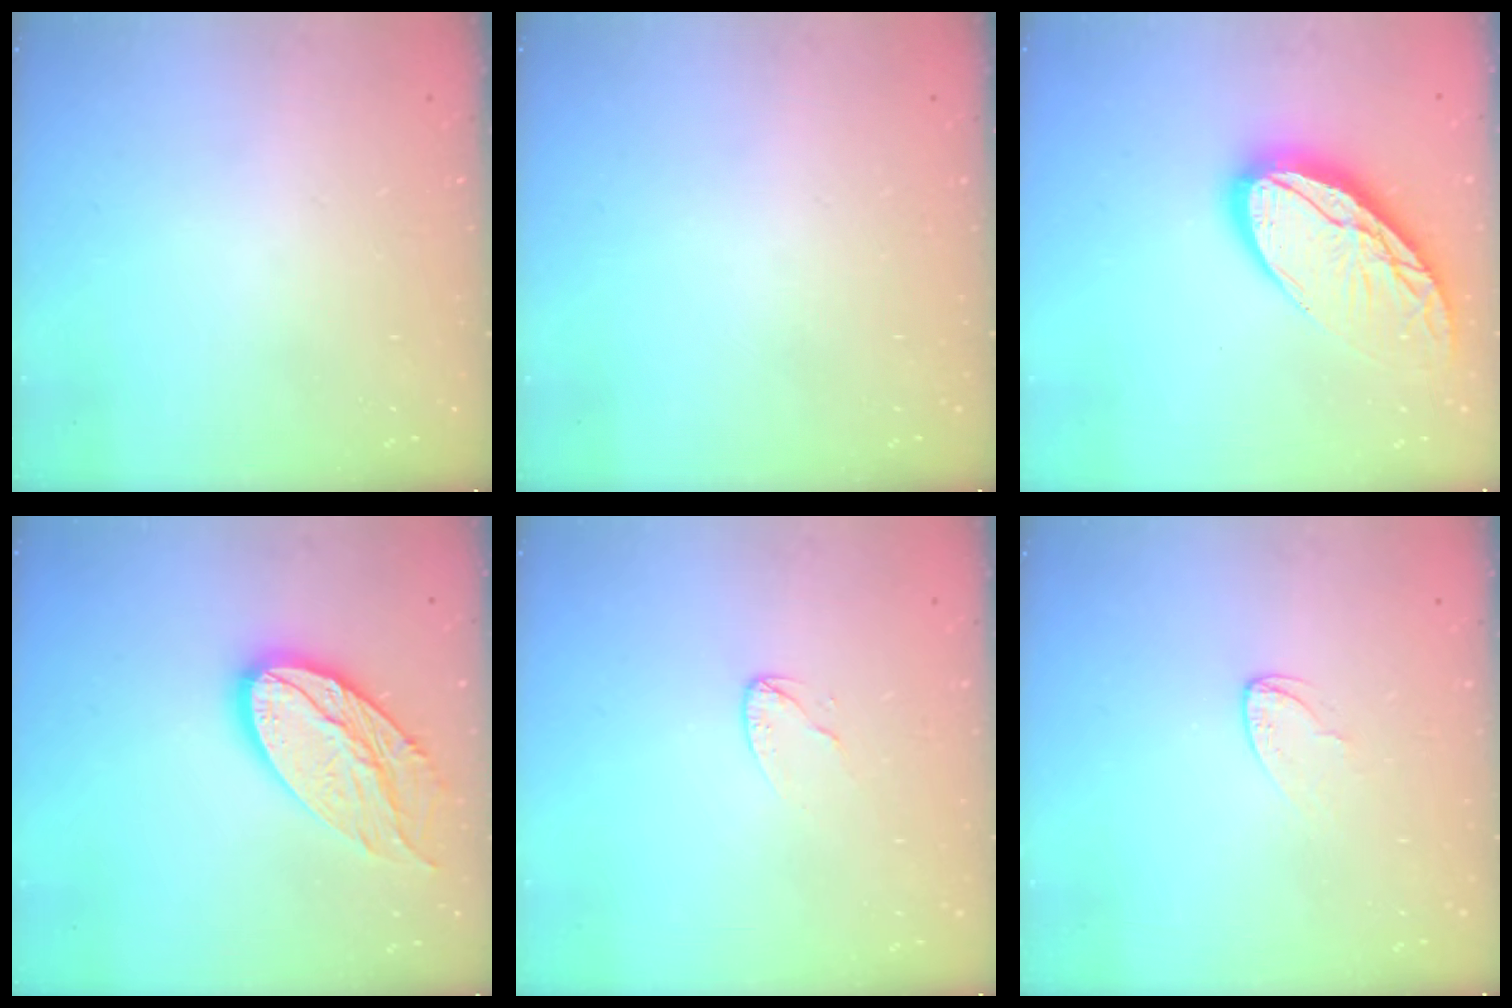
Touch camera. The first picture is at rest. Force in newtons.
{"total": 0.0}
{"total": 18.5, "press": 18.4, "slide": 1.6}
{"total": 18.4, "press": 18.4, "slide": 1.5}
{"total": 3.2, "press": 3.2, "slide": 0.3}
{"total": 4.0, "press": 3.9, "slide": 0.3}